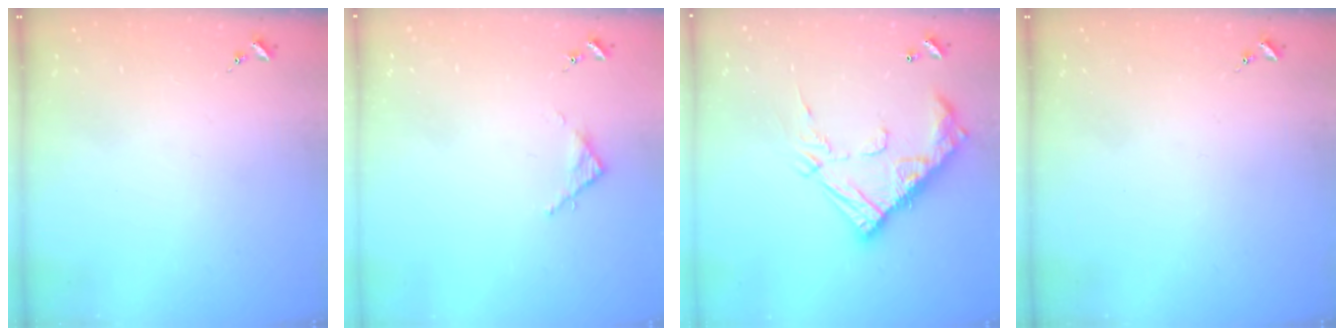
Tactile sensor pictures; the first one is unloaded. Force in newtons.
{"total": 2.8, "press": 2.8, "slide": 0.4}
{"total": 20.8, "press": 20.8, "slide": 0.6}
{"total": 0.0}